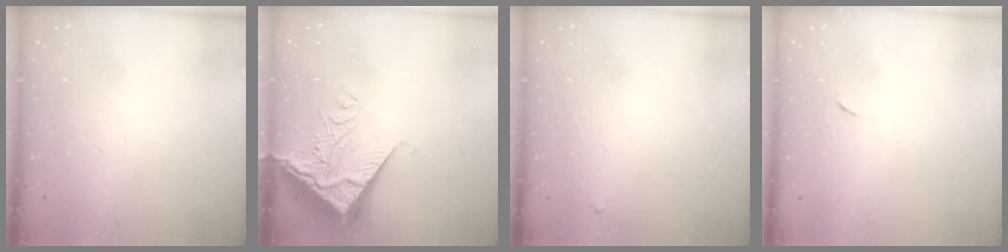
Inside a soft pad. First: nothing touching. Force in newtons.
{"total": 7.5, "press": 7.4, "slide": 1.0}
{"total": 2.1, "press": 2.1, "slide": 0.1}
{"total": 5.2, "press": 5.1, "slide": 0.7}